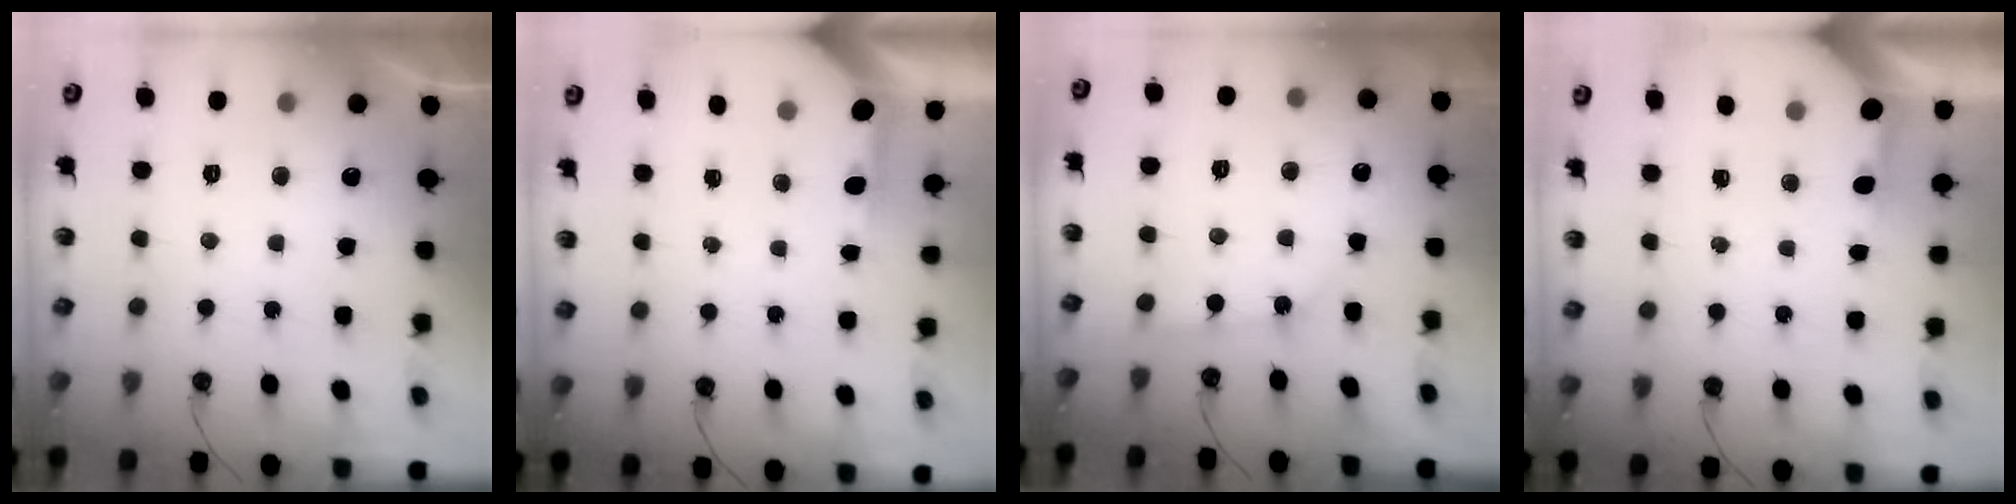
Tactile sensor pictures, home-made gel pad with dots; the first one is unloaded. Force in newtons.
{"total": 3.4, "press": 3.4, "slide": 0.3}
{"total": 2.3, "press": 2.3, "slide": 0.3}
{"total": 3.2, "press": 3.2, "slide": 0.4}